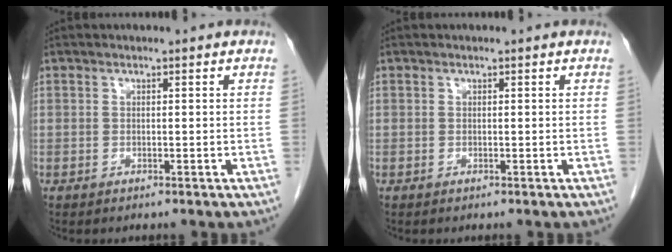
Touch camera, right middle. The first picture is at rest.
{"total": 0.0}